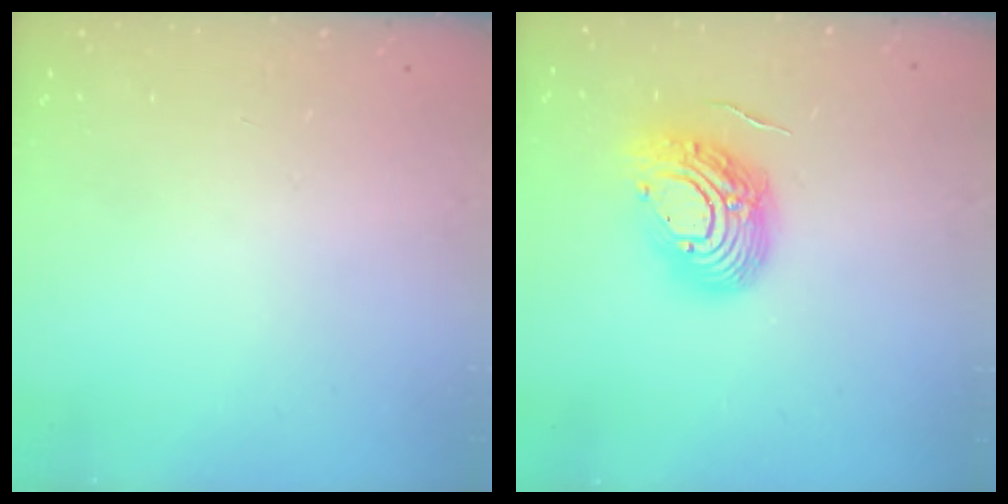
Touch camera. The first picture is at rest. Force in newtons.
{"total": 14.5, "press": 14.5, "slide": 1.5}